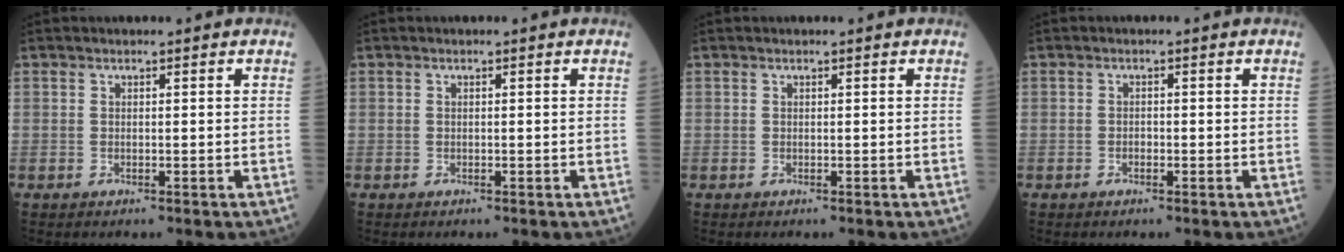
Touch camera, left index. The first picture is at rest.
{"total": 0.0}
{"total": 0.0}
{"total": 0.7, "force": [-0.5, 0.4, 0.4], "torque": [-0.007, -0.001, -0.011]}